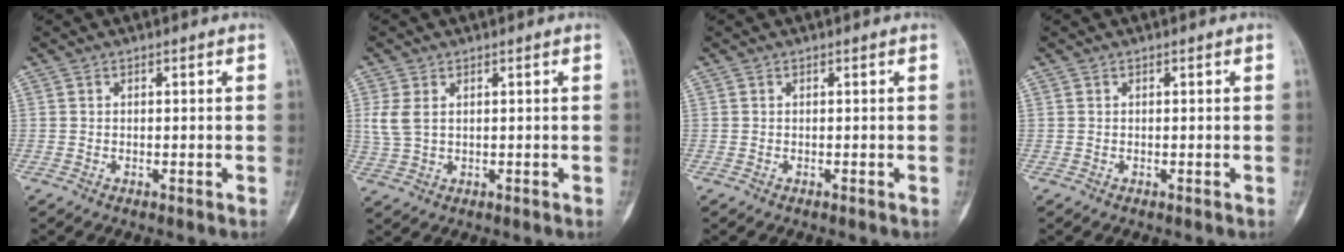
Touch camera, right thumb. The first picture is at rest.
{"total": 4.2, "force": [1.1, 2.6, 3.0], "torque": [-0.076, 0.002, 0.029]}
{"total": 0.0}
{"total": 0.0}